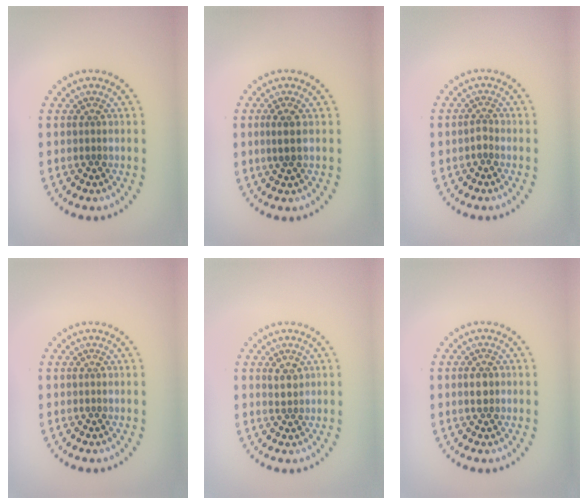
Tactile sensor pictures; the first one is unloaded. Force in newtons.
{"total": 1.7, "press": 1.5, "slide": 0.8}
{"total": 0.9, "press": 0.6, "slide": 0.7}
{"total": 0.0}
{"total": 1.5, "press": 1.4, "slide": 0.6}
{"total": 1.3, "press": 1.3, "slide": 0.2}